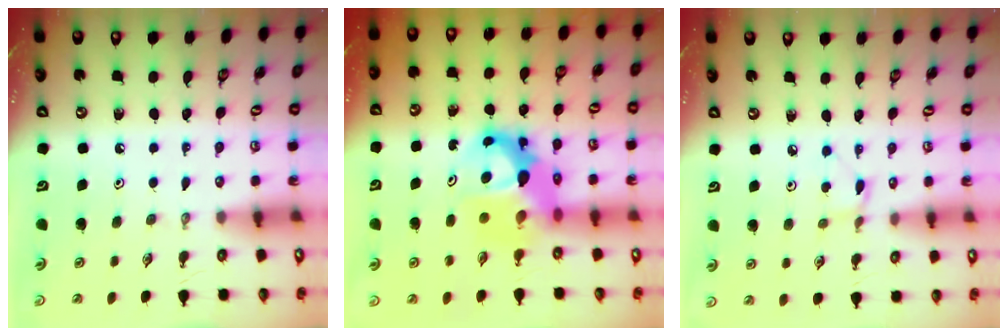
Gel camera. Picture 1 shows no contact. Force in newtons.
{"total": 9.7, "press": 9.7, "slide": 0.8}
{"total": 2.2, "press": 2.2, "slide": 0.3}